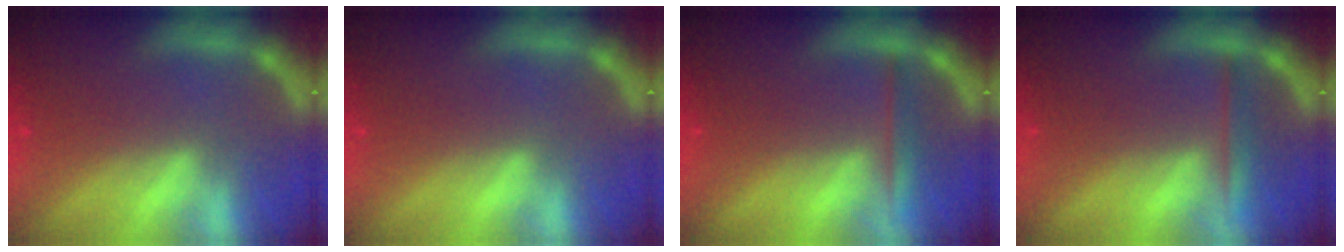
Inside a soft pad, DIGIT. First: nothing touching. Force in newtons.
{"total": 0.0}
{"total": 2.0}
{"total": 2.0}